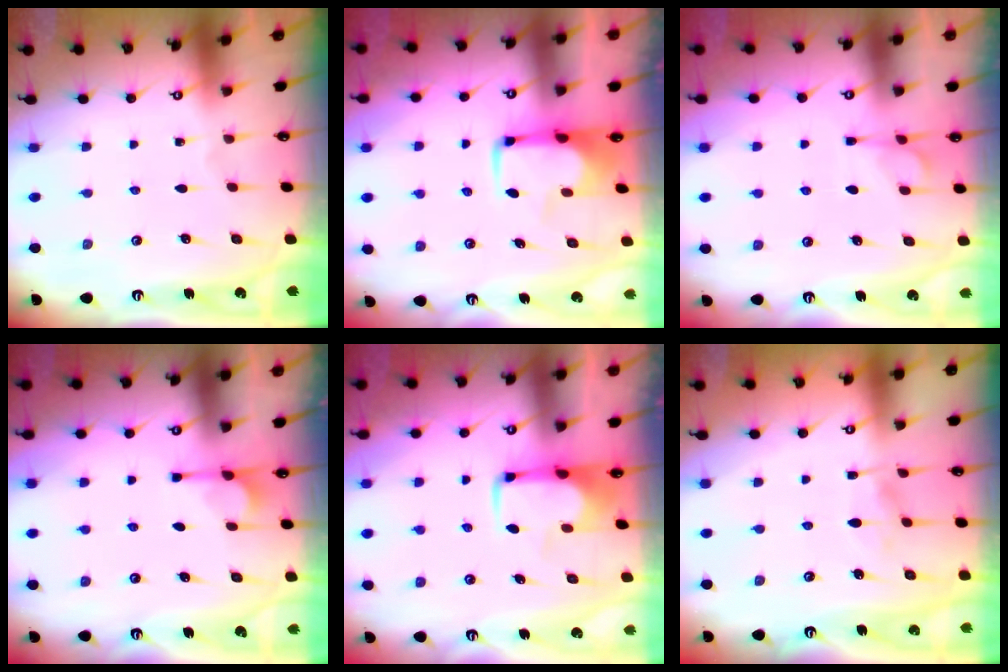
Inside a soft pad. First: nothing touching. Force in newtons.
{"total": 1.7, "press": 1.6, "slide": 0.5}
{"total": 1.5, "press": 0.9, "slide": 1.2}
{"total": 3.1, "press": 3.1, "slide": 0.6}
{"total": 1.8, "press": 1.7, "slide": 0.5}
{"total": 4.0, "press": 4.0, "slide": 0.4}